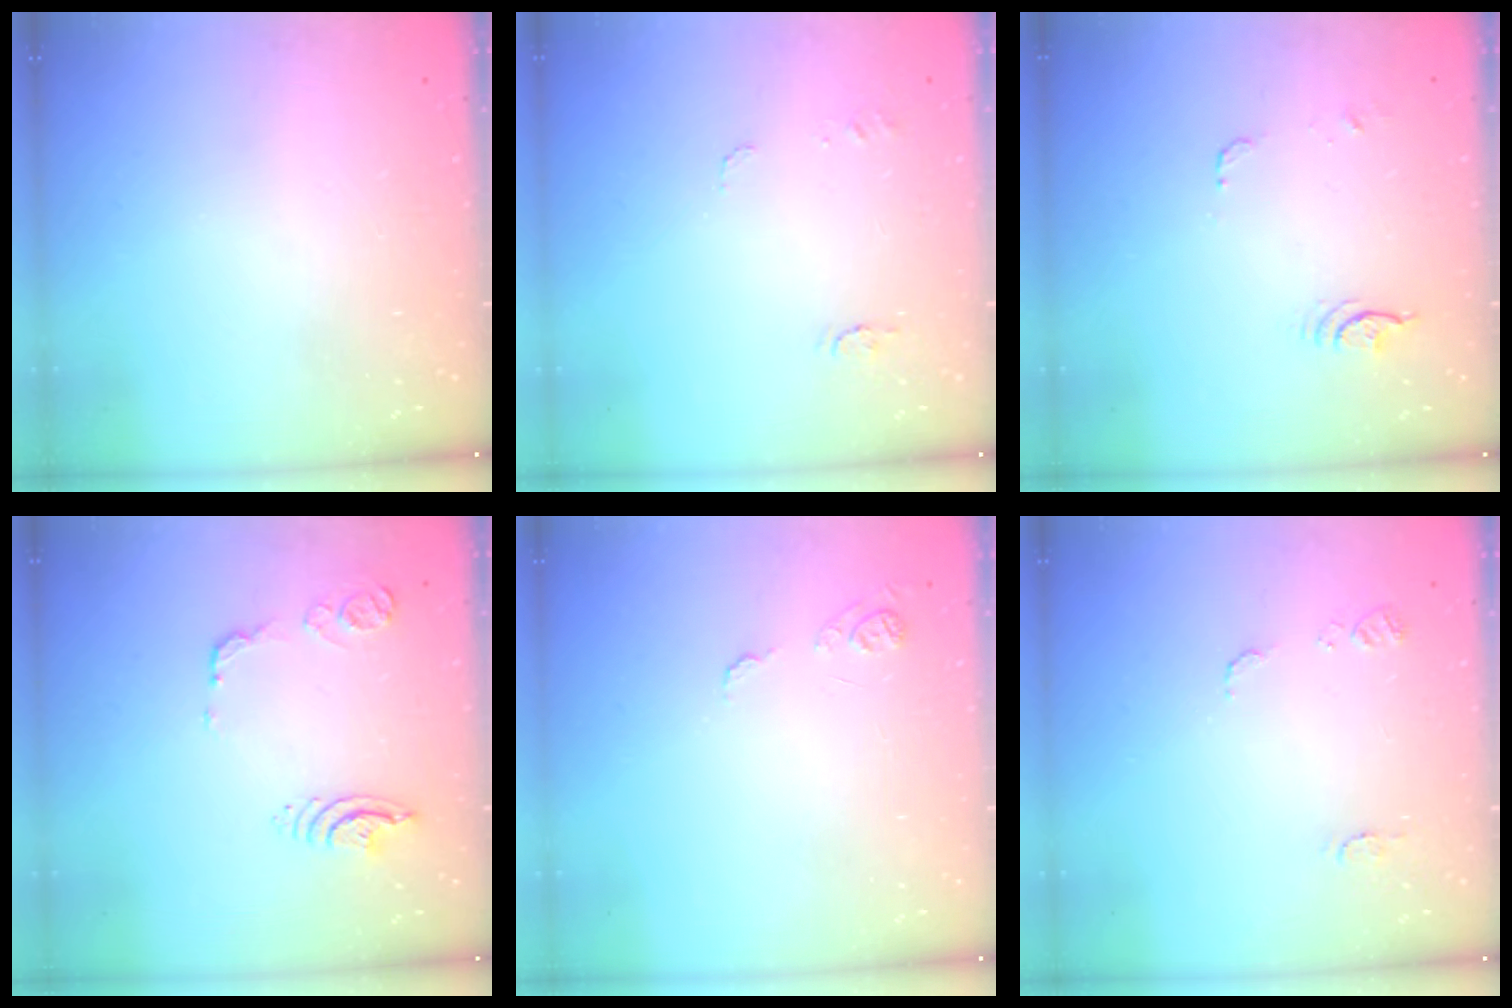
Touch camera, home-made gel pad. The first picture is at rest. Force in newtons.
{"total": 5.2, "press": 5.1, "slide": 0.5}
{"total": 14.3, "press": 5.9, "slide": 13.1}
{"total": 10.8, "press": 10.7, "slide": 1.4}
{"total": 7.2, "press": 7.2, "slide": 0.7}
{"total": 7.1, "press": 7.0, "slide": 0.7}